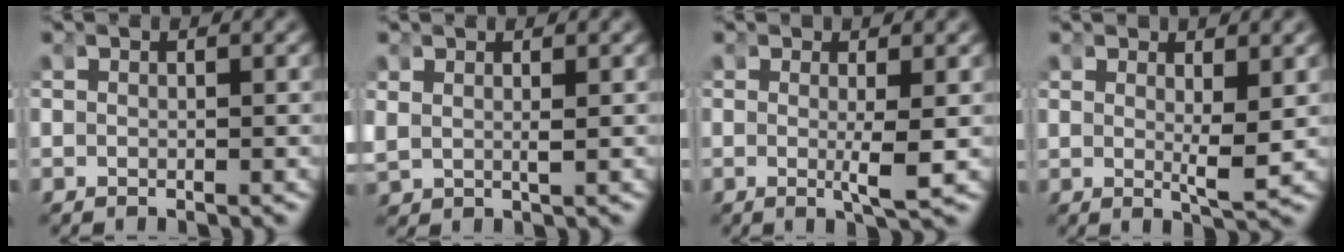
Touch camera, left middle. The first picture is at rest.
{"total": 1.4, "force": [0.6, 0.7, 1.0], "torque": [-0.035, -0.013, 0.025]}
{"total": 2.4, "force": [0.0, -0.2, 2.4], "torque": [-0.046, -0.017, 0.005]}
{"total": 2.2, "force": [0.8, -0.1, 2.0], "torque": [-0.039, -0.021, 0.023]}